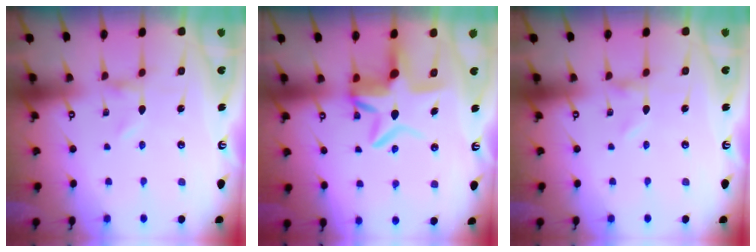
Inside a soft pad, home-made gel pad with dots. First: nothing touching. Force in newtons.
{"total": 10.0, "press": 9.8, "slide": 1.7}
{"total": 0.0}